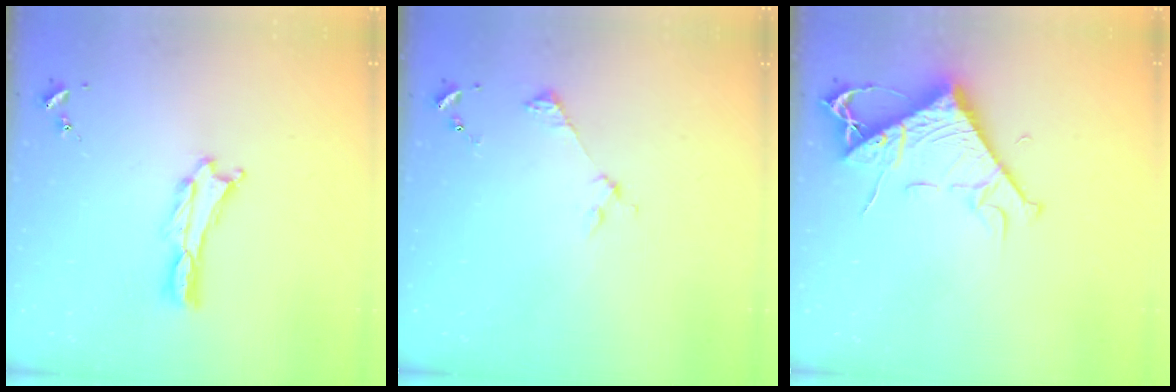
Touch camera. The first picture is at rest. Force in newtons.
{"total": 2.5, "press": 2.5, "slide": 0.2}
{"total": 7.8, "press": 7.8, "slide": 0.8}